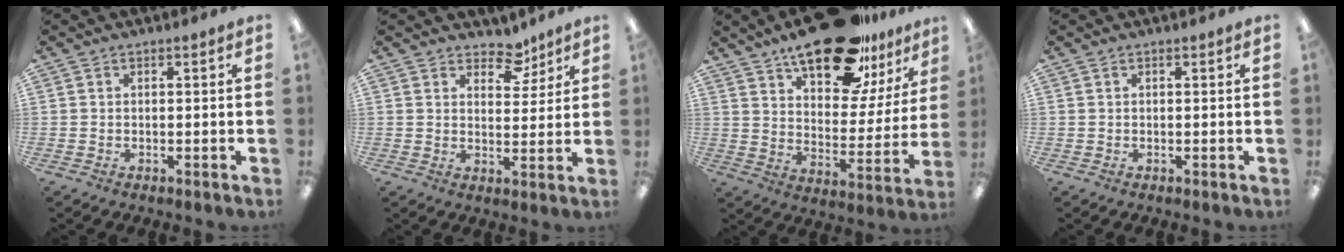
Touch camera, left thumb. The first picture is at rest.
{"total": 6.5, "force": [4.9, 3.6, 2.3], "torque": [-0.022, -0.028, 0.085]}
{"total": 22.0, "force": [16.2, 8.8, 12.1], "torque": [-0.184, -0.092, 0.274]}
{"total": 0.0}